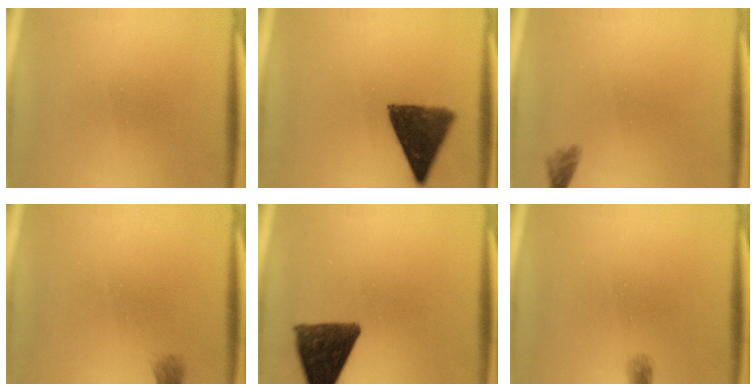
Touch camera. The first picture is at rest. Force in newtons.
{"total": 9.2}
{"total": 1.6}
{"total": 1.1}
{"total": 10.7}
{"total": 0.6}